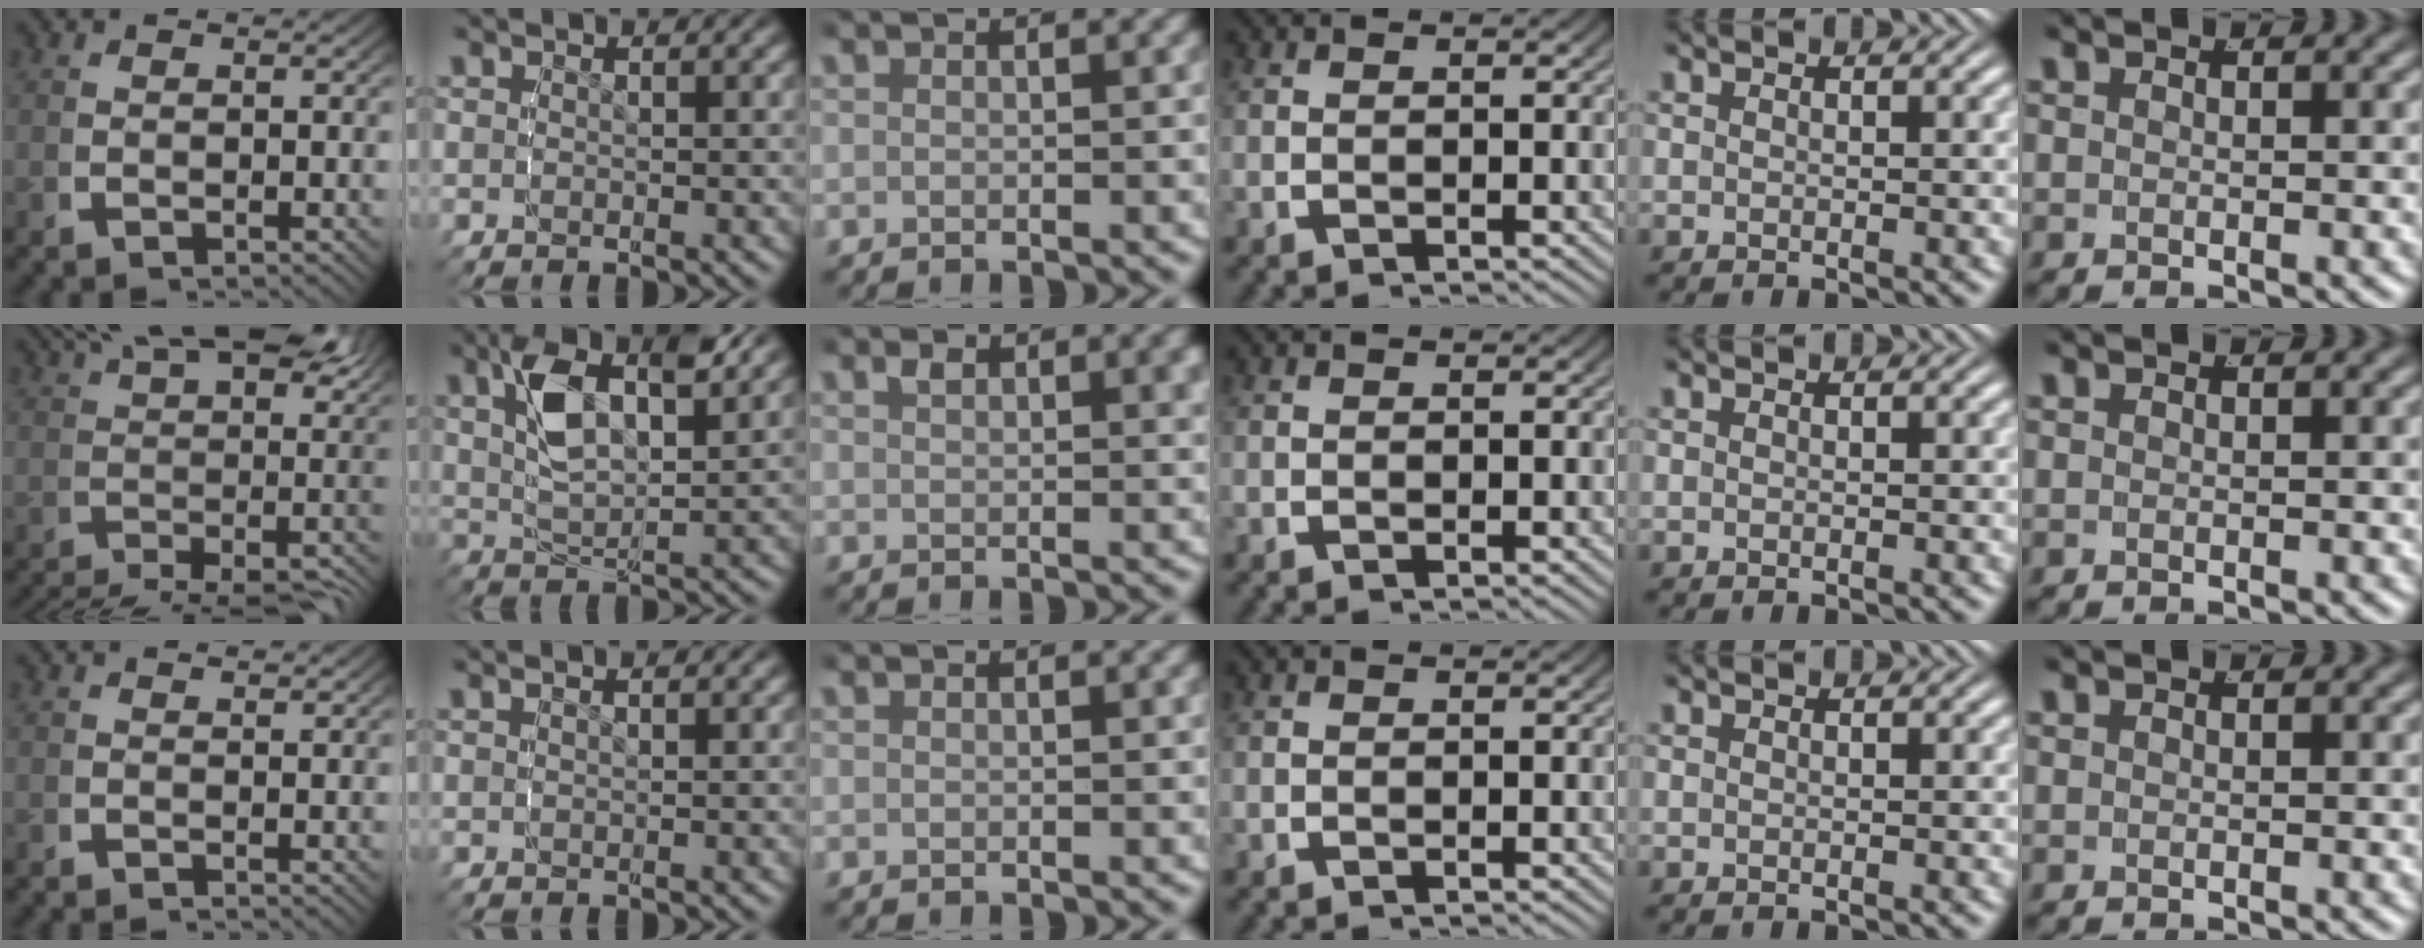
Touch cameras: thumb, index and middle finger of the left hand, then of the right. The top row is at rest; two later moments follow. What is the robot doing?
{"motion": "lift_and_place", "object": "glasses"}